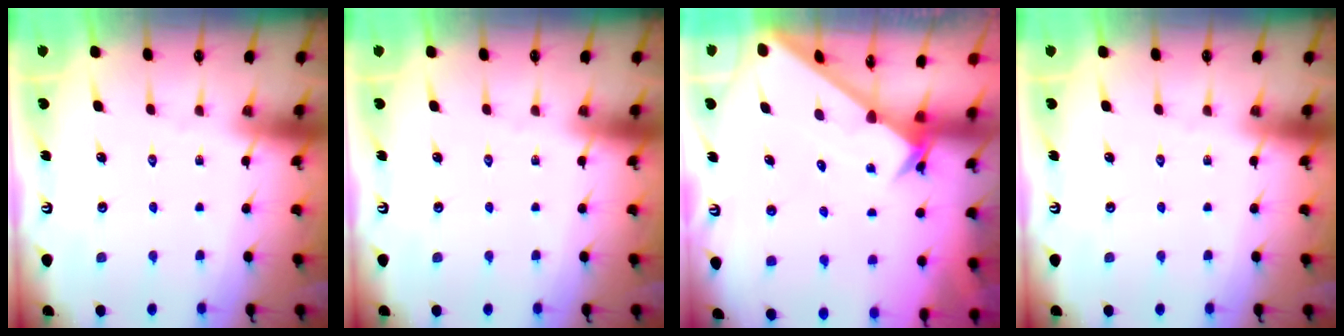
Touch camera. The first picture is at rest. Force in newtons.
{"total": 0.0}
{"total": 2.6, "press": 2.6, "slide": 0.2}
{"total": 0.0}